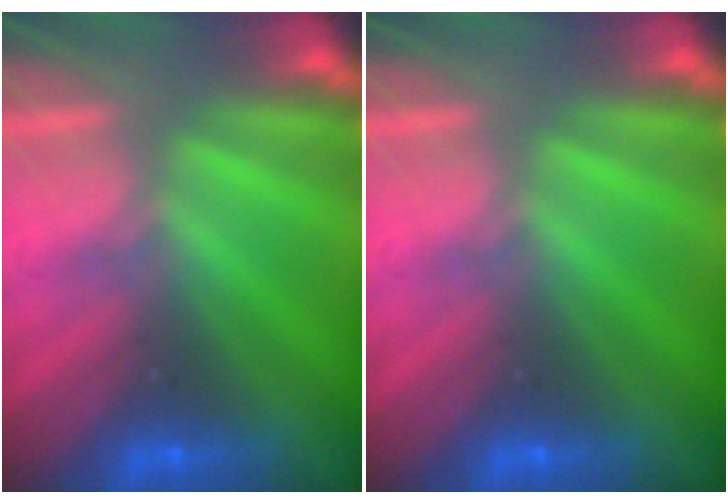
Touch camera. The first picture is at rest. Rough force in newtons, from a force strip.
{"total": 0.0}